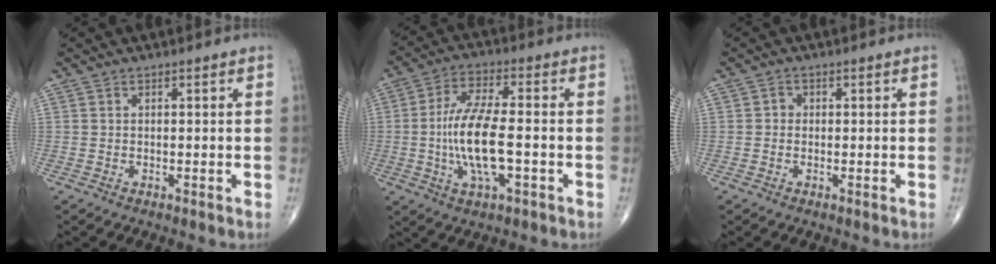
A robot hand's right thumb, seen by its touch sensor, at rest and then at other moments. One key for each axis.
{"total": 12.7, "fx": -1.9, "fy": 4.4, "fz": 11.7, "tx": -0.237, "ty": 0.013, "tz": -0.035}
{"total": 1.2, "fx": -0.1, "fy": 1.1, "fz": 0.5, "tx": 0.000, "ty": 0.004, "tz": -0.005}